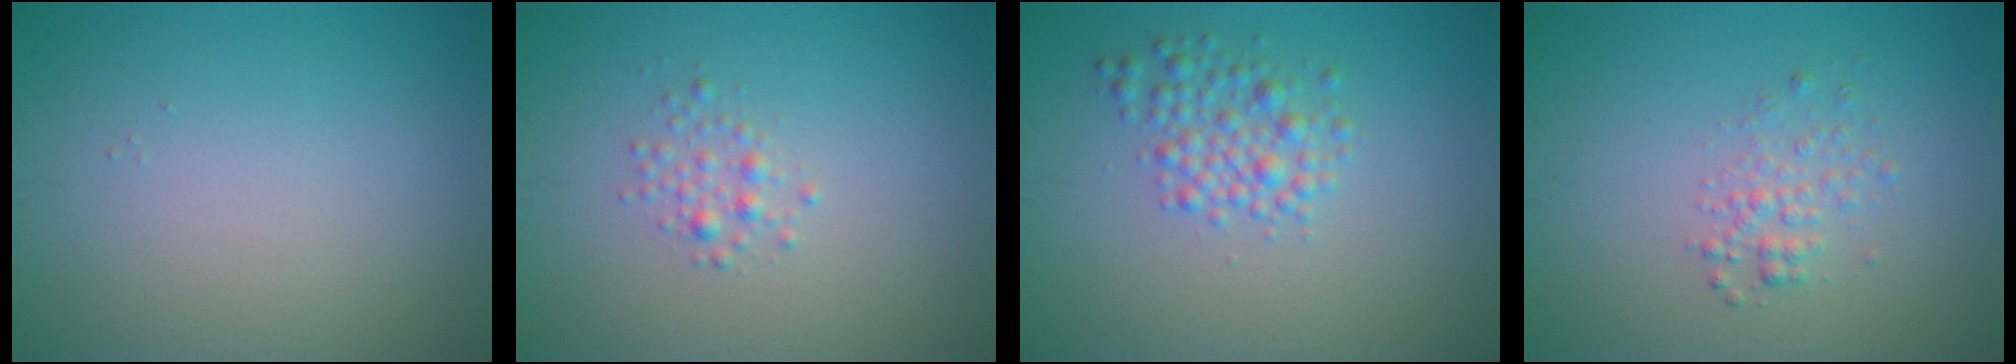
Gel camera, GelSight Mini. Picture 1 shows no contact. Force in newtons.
{"total": 1.3, "press": 1.3, "slide": 0.0}
{"total": 2.8, "press": 2.8, "slide": 0.1}
{"total": 1.7, "press": 1.7, "slide": 0.1}